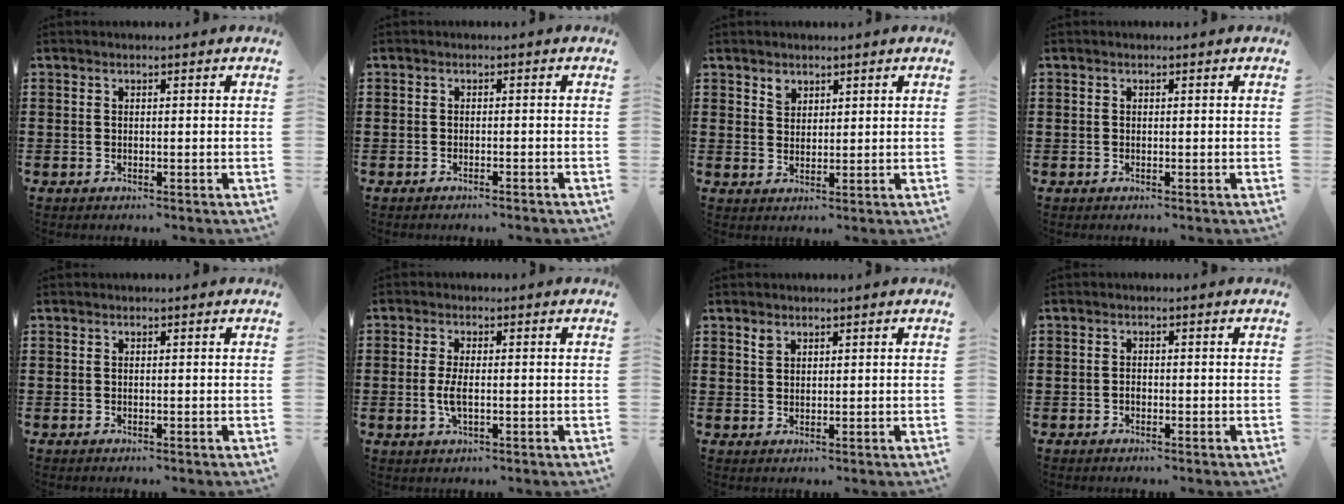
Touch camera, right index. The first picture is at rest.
{"total": 0.9, "force": [-0.9, -0.1, 0.0], "torque": [-0.003, 0.001, -0.018]}
{"total": 2.2, "force": [1.7, 1.4, 0.3], "torque": [-0.003, 0.000, 0.032]}
{"total": 0.0}
{"total": 0.0}
{"total": 3.4, "force": [-0.6, 1.1, 3.2], "torque": [-0.079, -0.007, -0.018]}
{"total": 1.6, "force": [1.2, 0.9, 0.4], "torque": [-0.011, 0.002, 0.024]}
{"total": 0.9, "force": [-0.5, 0.6, 0.5], "torque": [-0.013, -0.002, -0.008]}